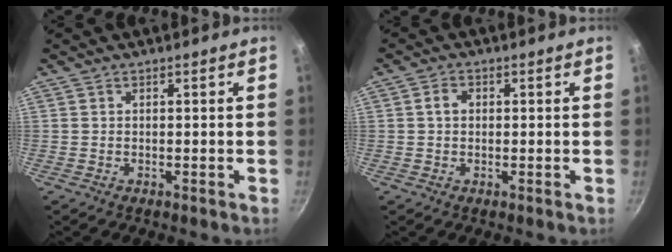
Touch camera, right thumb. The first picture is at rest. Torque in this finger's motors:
{"motor_torque": [0.33, 0.82, 0.49, -0.28, -0.01]}